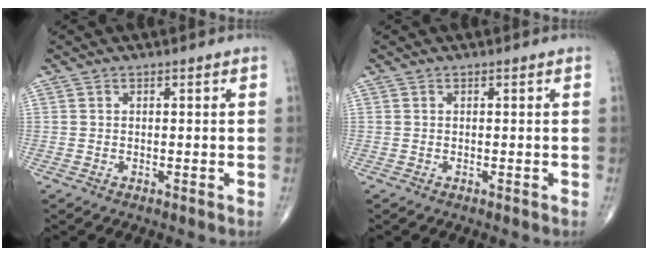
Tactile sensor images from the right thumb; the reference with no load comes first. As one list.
[{"total": 0.0}]